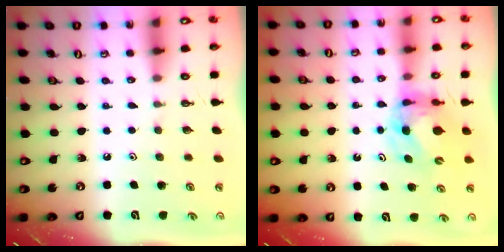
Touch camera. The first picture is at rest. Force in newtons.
{"total": 8.1, "press": 8.0, "slide": 0.9}